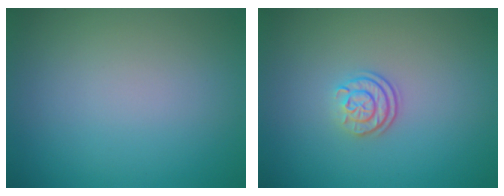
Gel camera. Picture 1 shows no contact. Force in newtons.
{"total": 2.4, "press": 1.8, "slide": 1.5}